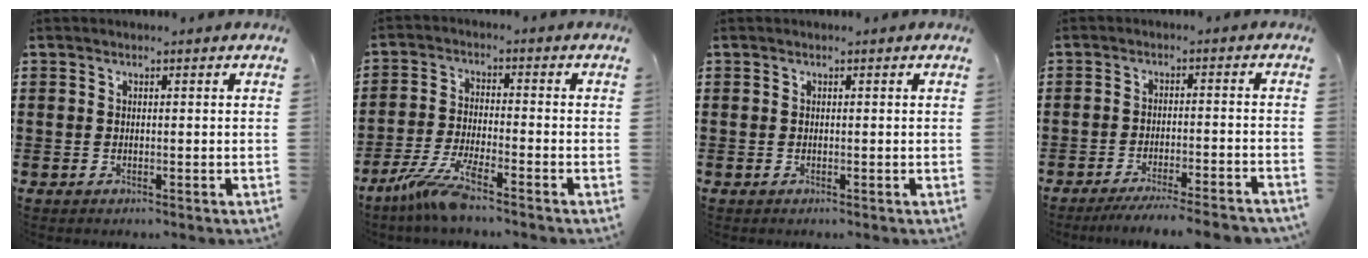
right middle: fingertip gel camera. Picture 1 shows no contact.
{"total": 6.5, "force": [-5.0, 0.0, 4.1], "torque": [-0.100, -0.019, -0.099]}
{"total": 0.0}
{"total": 4.4, "force": [-4.0, -0.2, 1.8], "torque": [-0.034, -0.009, -0.078]}